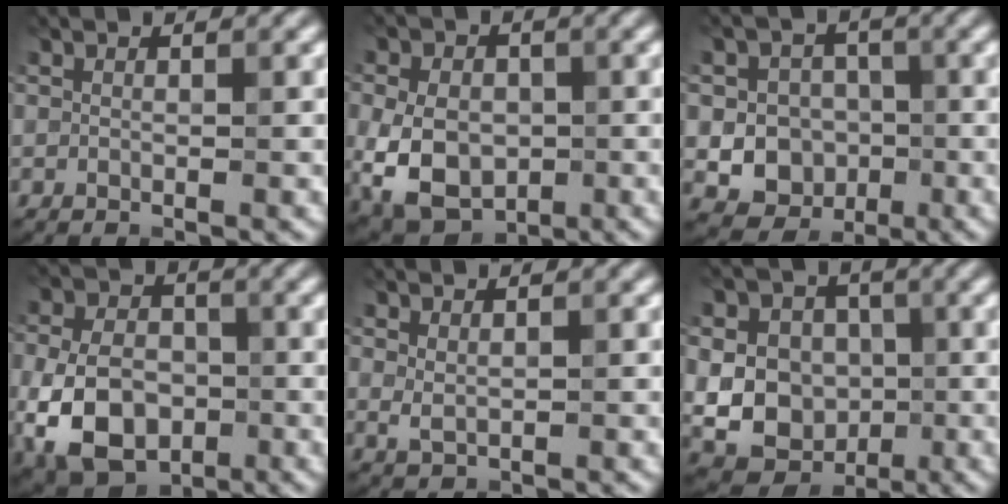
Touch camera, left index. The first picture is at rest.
{"total": 8.1, "force": [-1.5, 5.9, 5.4], "torque": [-0.115, -0.011, -0.032]}
{"total": 6.3, "force": [-1.2, 5.7, 2.4], "torque": [-0.014, 0.005, -0.044]}
{"total": 9.3, "force": [-2.6, 6.5, 6.1], "torque": [-0.126, -0.013, -0.060]}
{"total": 1.2, "force": [0.5, 0.6, 0.9], "torque": [-0.020, -0.003, 0.015]}
{"total": 12.1, "force": [-0.3, 11.0, 5.2], "torque": [-0.103, 0.026, -0.028]}